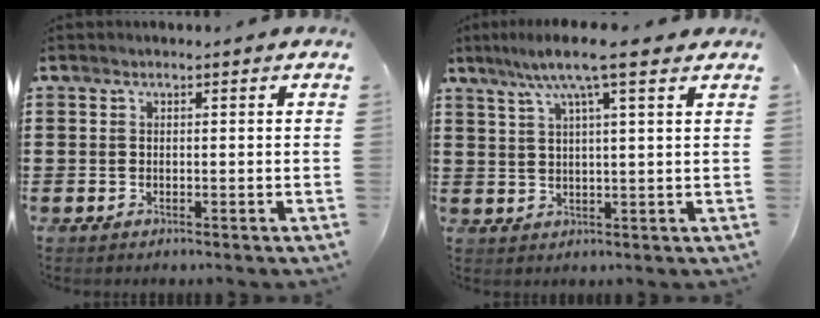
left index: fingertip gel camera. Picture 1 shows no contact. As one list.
[{"total": 7.8, "force": [5.1, 0.7, 5.9], "torque": [-0.127, -0.001, 0.088]}]